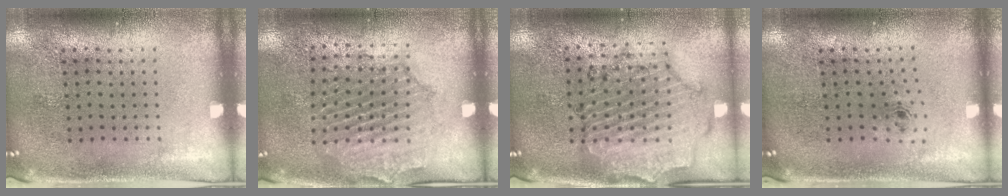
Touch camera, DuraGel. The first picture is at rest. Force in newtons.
{"total": 1.6, "press": 1.6, "slide": 0.2}
{"total": 1.7, "press": 1.7, "slide": 0.3}
{"total": 0.7, "press": 0.3, "slide": 0.6}